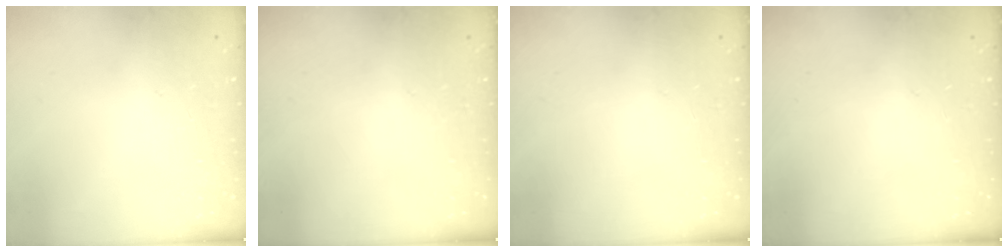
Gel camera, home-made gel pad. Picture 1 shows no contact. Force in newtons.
{"total": 0.0}
{"total": 0.0}
{"total": 0.0}